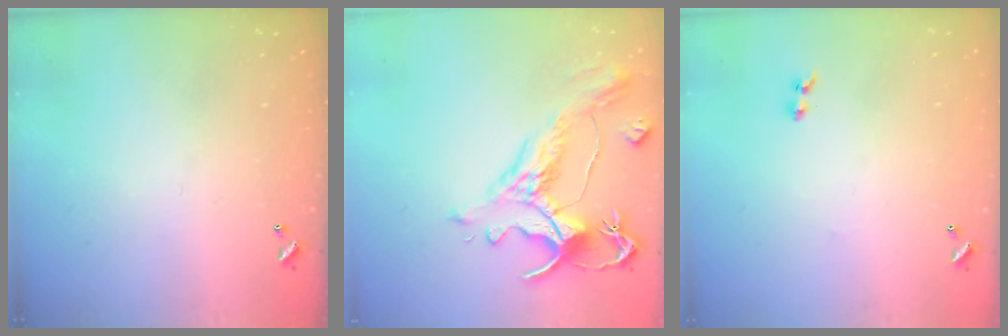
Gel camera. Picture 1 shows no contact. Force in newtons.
{"total": 1.6, "press": 0.7, "slide": 1.4}
{"total": 2.0, "press": 1.7, "slide": 1.0}